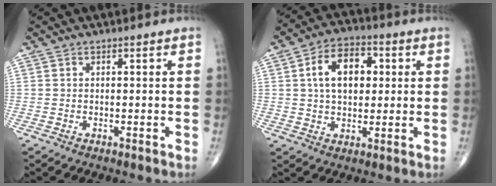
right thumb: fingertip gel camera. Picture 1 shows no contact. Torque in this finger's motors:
{"motor_torque": [0.43, 2.71, 1.04, -0.02, 0.12]}